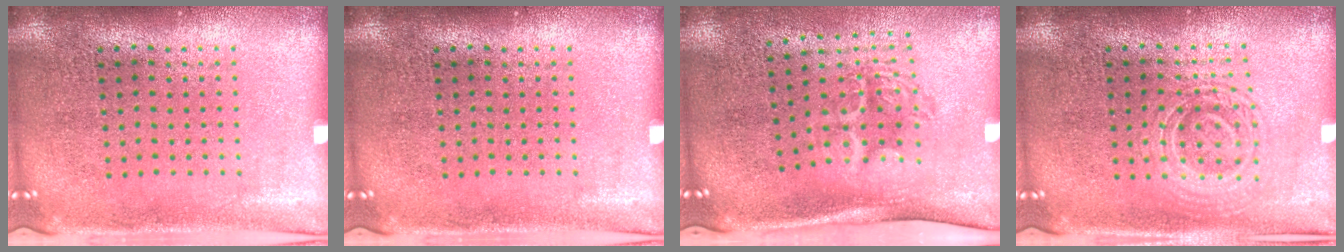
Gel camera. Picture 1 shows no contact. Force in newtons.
{"total": 0.0}
{"total": 1.8, "press": 1.3, "slide": 1.3}
{"total": 1.4, "press": 1.4, "slide": 0.3}